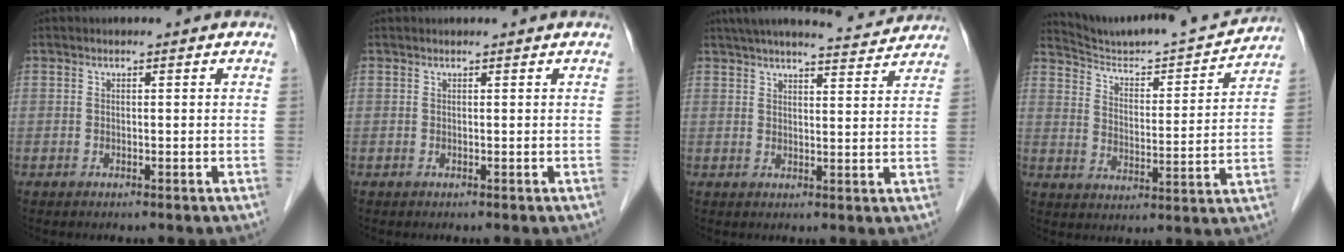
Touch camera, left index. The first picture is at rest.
{"total": 1.2, "force": [1.2, 0.0, 0.3], "torque": [-0.008, 0.013, 0.017]}
{"total": 13.6, "force": [12.5, 1.4, 5.0], "torque": [-0.077, 0.016, 0.165]}
{"total": 16.4, "force": [15.8, 0.8, 4.1], "torque": [-0.068, -0.021, 0.234]}